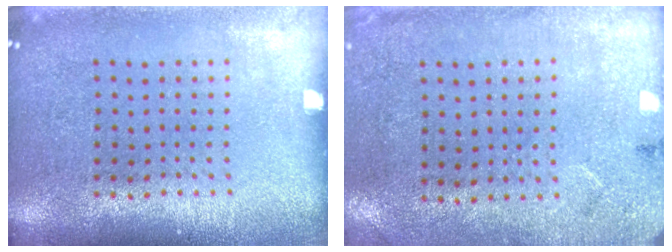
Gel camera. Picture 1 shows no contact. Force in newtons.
{"total": 2.7, "press": 2.2, "slide": 1.6}